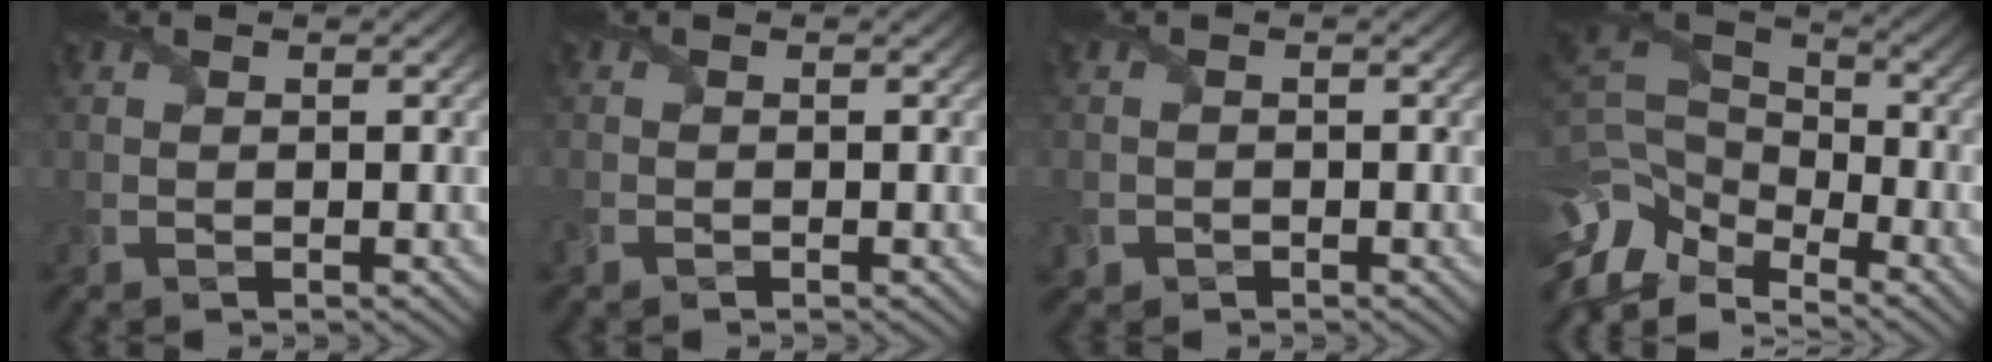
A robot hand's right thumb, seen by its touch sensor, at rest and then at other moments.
{"total": 0.6, "force": [-0.4, 0.4, -0.1], "torque": [0.005, -0.001, -0.011]}
{"total": 1.6, "force": [-0.7, 1.4, 0.0], "torque": [0.004, -0.009, -0.016]}
{"total": 10.1, "force": [-5.2, 5.8, 6.5], "torque": [-0.172, -0.001, -0.110]}